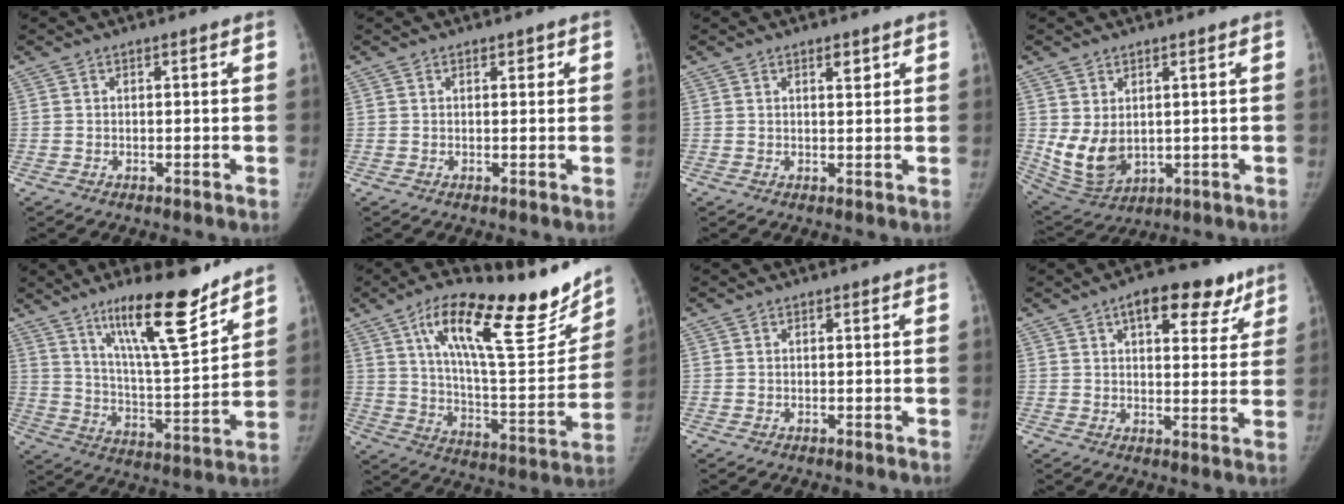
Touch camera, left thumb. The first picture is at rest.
{"total": 1.0, "force": [0.6, 0.6, 0.5], "torque": [0.003, -0.002, 0.006]}
{"total": 1.9, "force": [1.2, 0.8, 1.2], "torque": [-0.011, -0.007, 0.019]}
{"total": 8.8, "force": [0.9, 6.3, 6.1], "torque": [-0.105, -0.021, 0.041]}
{"total": 18.0, "force": [12.6, 3.5, 12.4], "torque": [-0.175, -0.084, 0.213]}
{"total": 26.1, "force": [17.2, 7.8, 17.9], "torque": [-0.233, -0.069, 0.280]}
{"total": 0.0}
{"total": 12.3, "force": [7.0, 6.0, 8.1], "torque": [-0.066, -0.015, 0.094]}